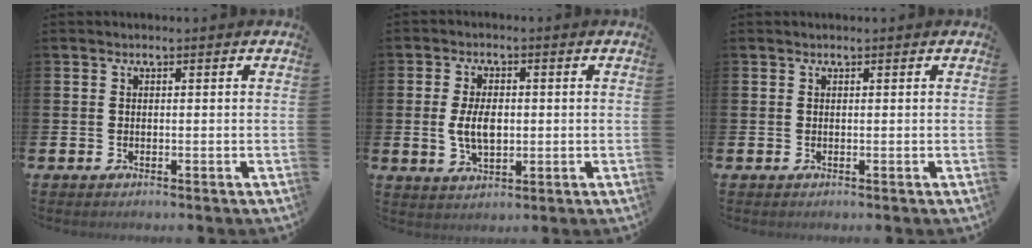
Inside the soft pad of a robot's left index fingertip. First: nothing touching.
{"total": 5.2, "force": [0.1, 2.9, 4.3], "torque": [-0.076, 0.002, -0.005]}
{"total": 0.0}